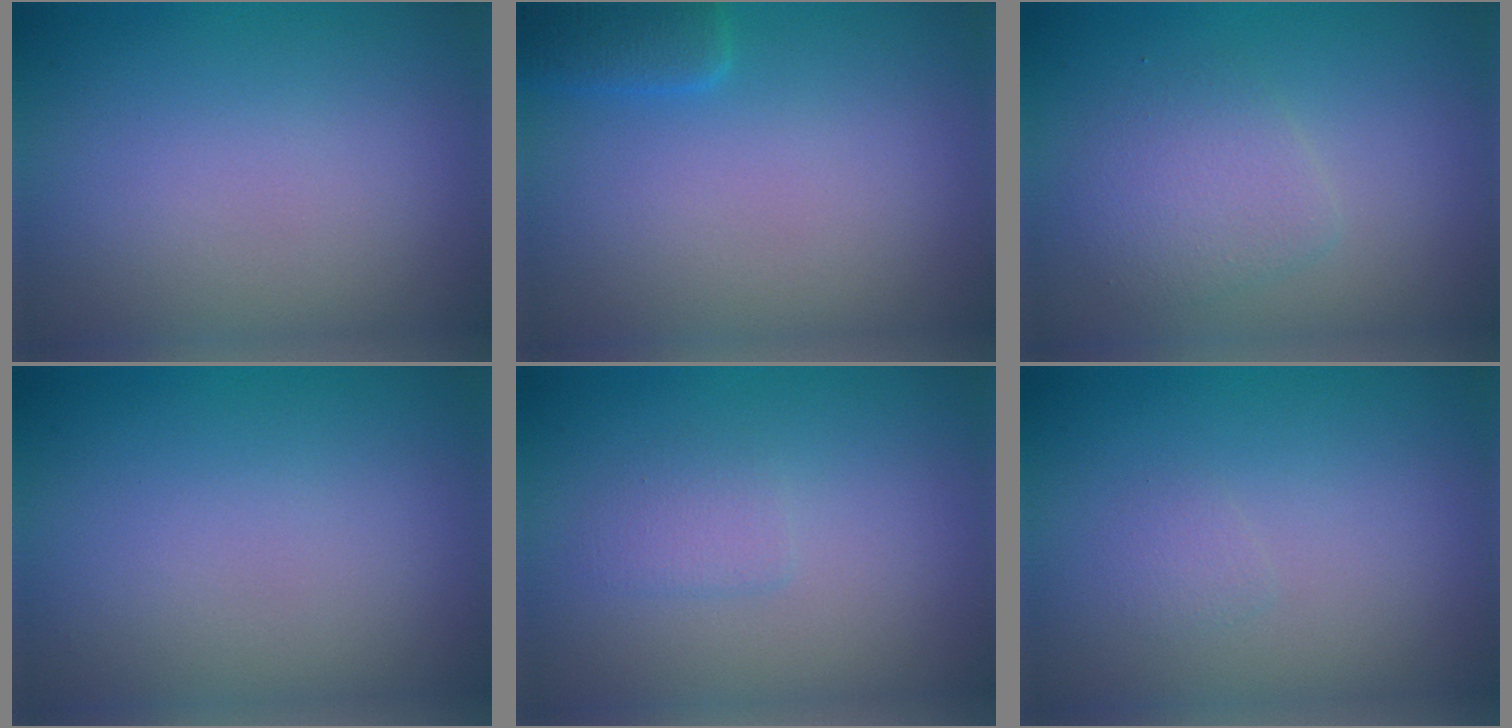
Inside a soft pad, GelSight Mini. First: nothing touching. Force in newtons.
{"total": 1.6, "press": 1.6, "slide": 0.1}
{"total": 2.7, "press": 2.7, "slide": 0.1}
{"total": 0.0}
{"total": 1.3, "press": 1.3, "slide": 0.1}
{"total": 0.7, "press": 0.7, "slide": 0.0}